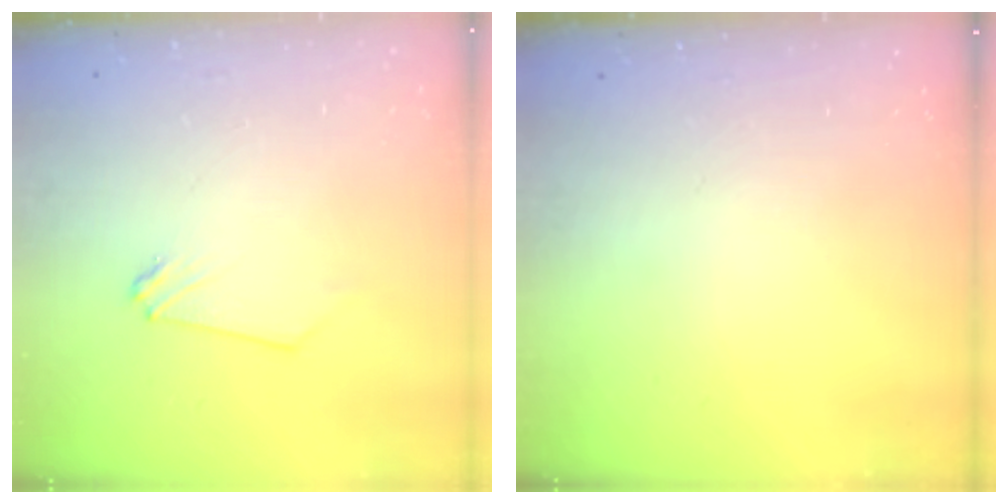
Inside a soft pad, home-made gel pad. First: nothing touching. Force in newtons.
{"total": 0.0}